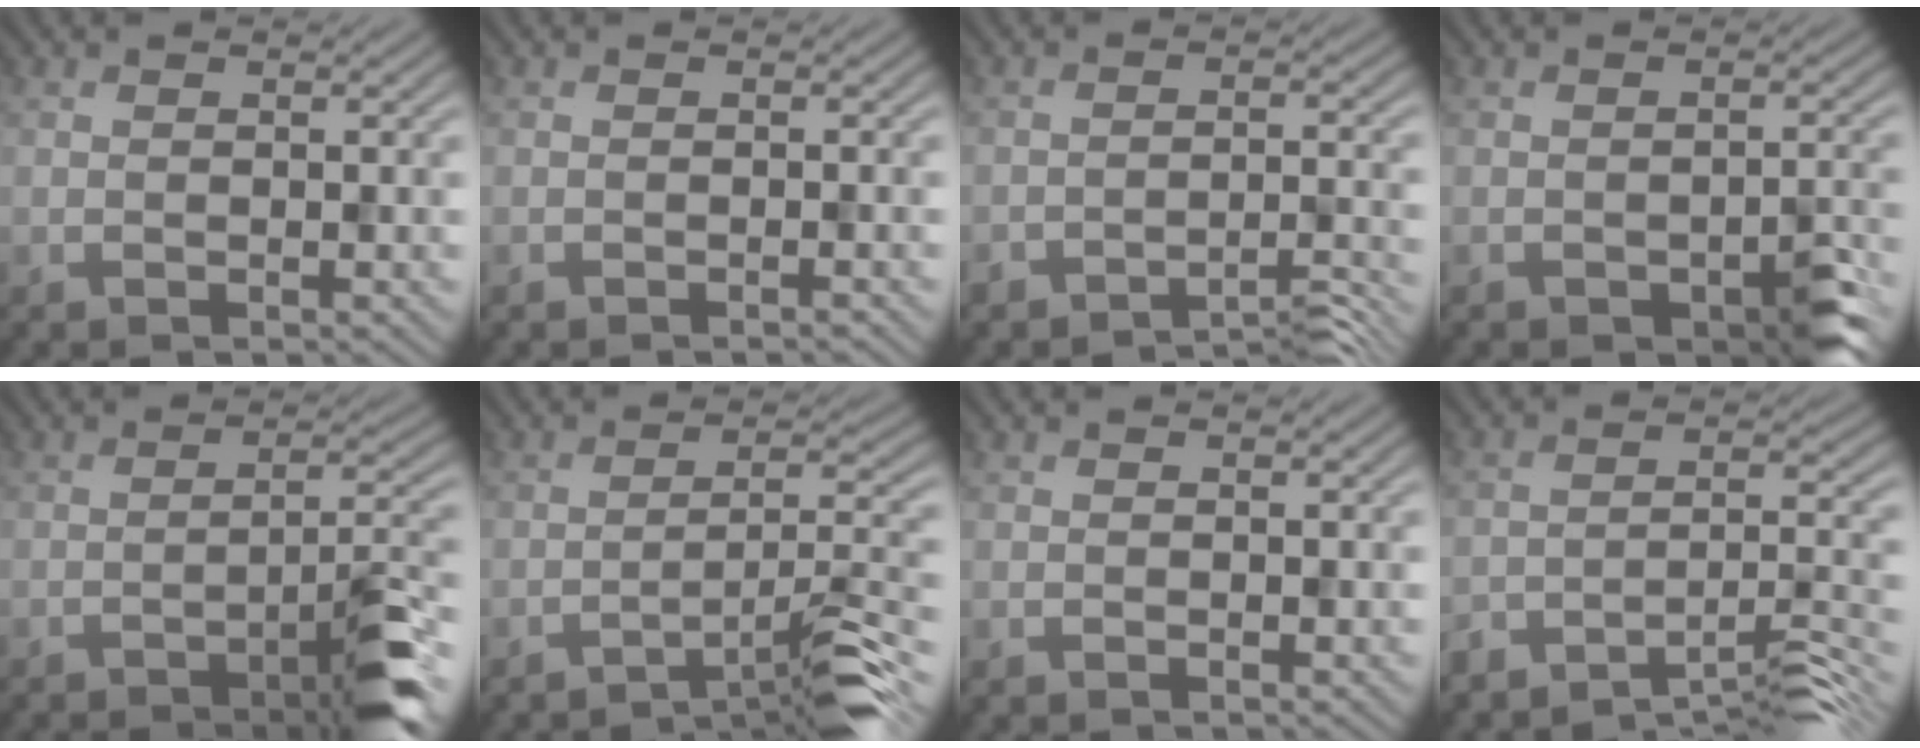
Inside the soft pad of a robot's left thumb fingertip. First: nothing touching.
{"total": 0.7, "force": [-0.6, 0.0, 0.3], "torque": [-0.002, 0.002, -0.011]}
{"total": 4.1, "force": [-3.7, 0.6, 1.6], "torque": [-0.025, 0.003, -0.057]}
{"total": 3.6, "force": [-2.0, 1.3, 2.6], "torque": [-0.036, -0.001, -0.026]}
{"total": 6.3, "force": [-4.2, 1.0, 4.6], "torque": [-0.059, 0.010, -0.069]}
{"total": 7.4, "force": [-5.7, 0.7, 4.8], "torque": [-0.060, 0.027, -0.098]}
{"total": 0.0}
{"total": 7.7, "force": [-6.7, 1.3, 3.6], "torque": [-0.059, 0.006, -0.112]}